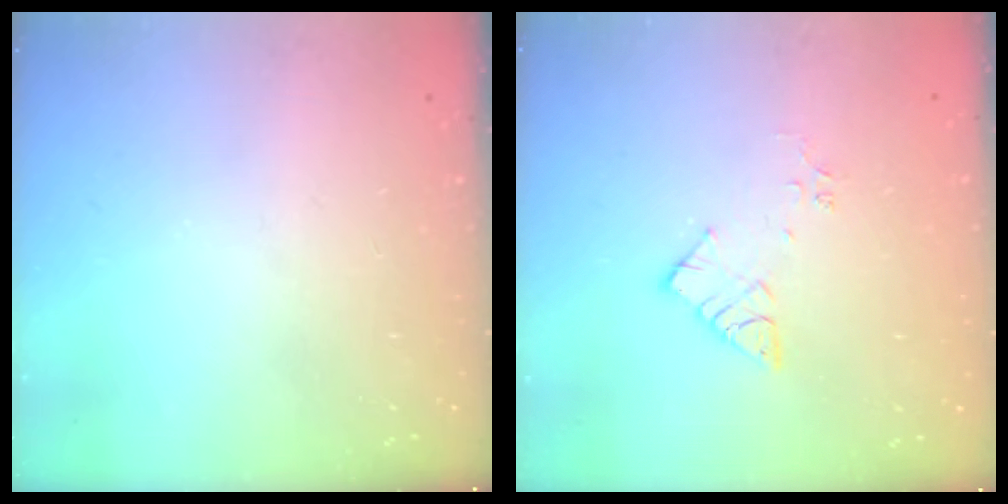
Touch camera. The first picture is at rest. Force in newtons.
{"total": 7.2, "press": 7.2, "slide": 0.5}